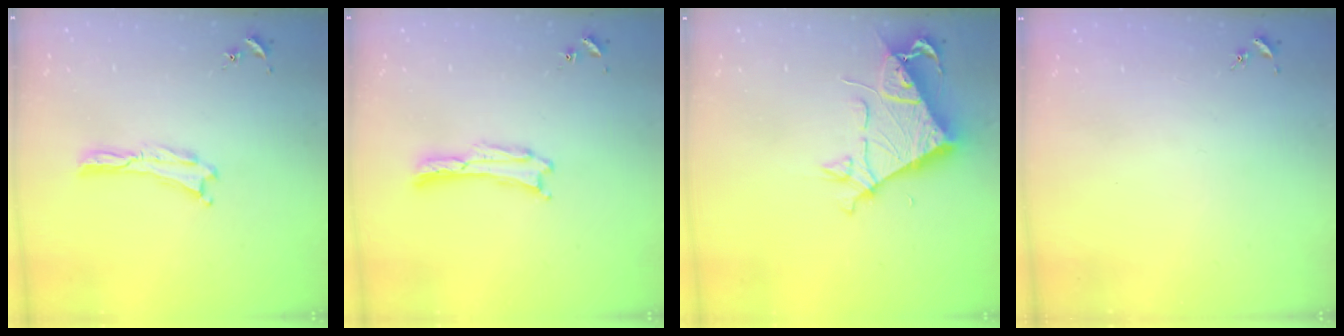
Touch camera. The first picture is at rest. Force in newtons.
{"total": 0.7, "press": 0.7, "slide": 0.1}
{"total": 7.1, "press": 7.1, "slide": 0.6}
{"total": 0.0}